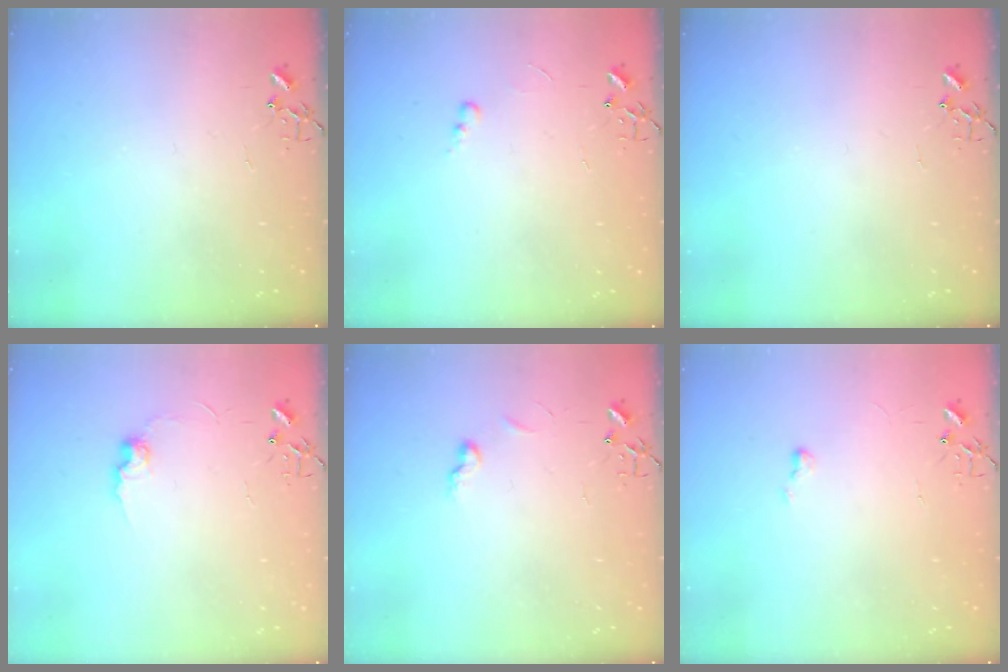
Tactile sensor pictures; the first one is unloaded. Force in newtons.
{"total": 3.5, "press": 3.5, "slide": 0.5}
{"total": 0.0}
{"total": 6.8, "press": 6.8, "slide": 0.3}
{"total": 5.8, "press": 5.7, "slide": 0.7}
{"total": 3.9, "press": 3.8, "slide": 0.5}